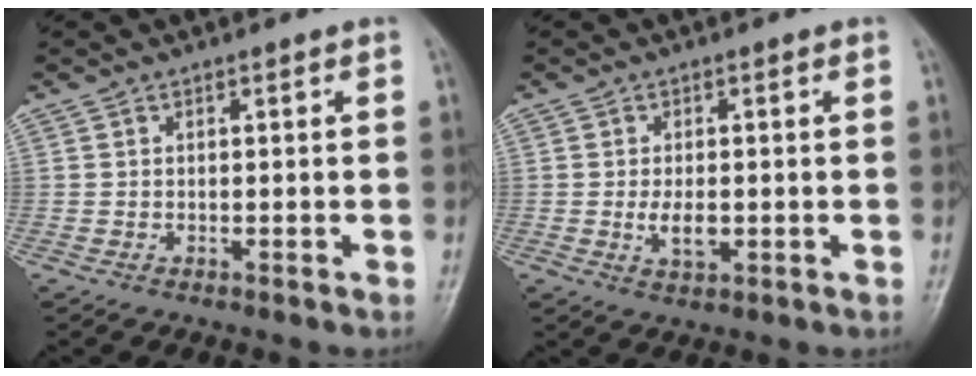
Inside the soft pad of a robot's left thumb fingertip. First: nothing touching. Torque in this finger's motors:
{"motor_torque": [0.53, 0.73, 0.63, 0.06, 0.02]}